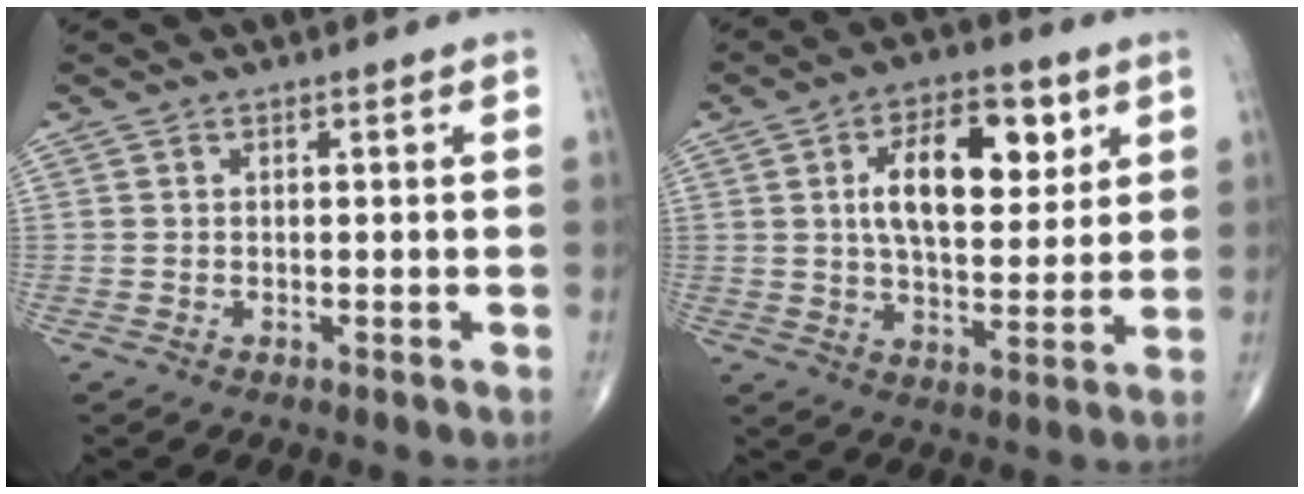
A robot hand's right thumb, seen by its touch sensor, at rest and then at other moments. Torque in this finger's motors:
{"motor_torque": [-0.58, 1.84, 1.16, 0.52, 0.11]}